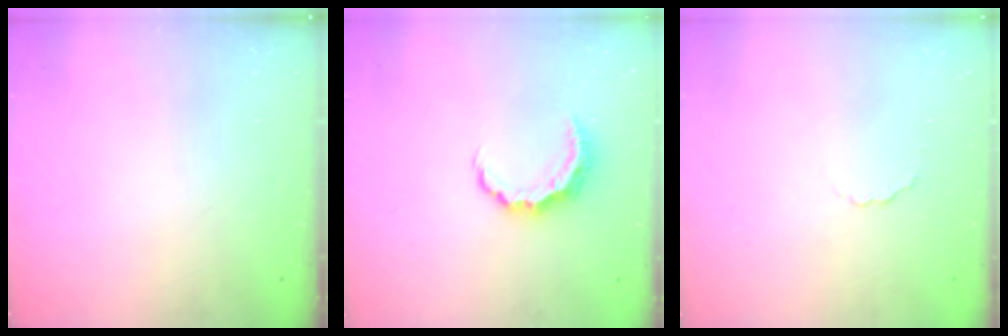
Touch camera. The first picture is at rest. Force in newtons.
{"total": 7.2, "press": 7.2, "slide": 0.2}
{"total": 2.4, "press": 2.3, "slide": 0.7}